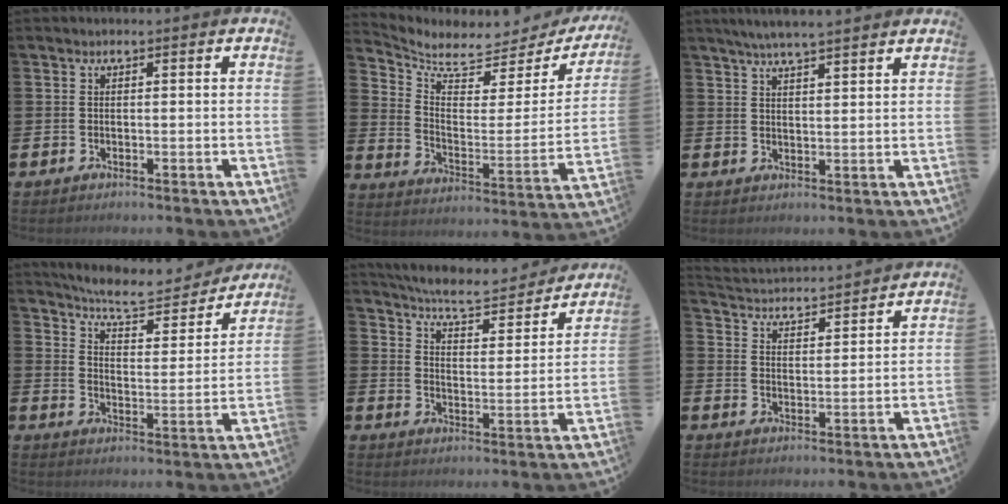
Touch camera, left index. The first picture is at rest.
{"total": 5.5, "force": [4.8, 2.1, 1.6], "torque": [-0.065, -0.044, 0.076]}
{"total": 4.7, "force": [4.5, -0.2, 1.5], "torque": [-0.036, -0.014, 0.079]}
{"total": 7.7, "force": [7.2, 1.2, 2.4], "torque": [-0.066, -0.051, 0.122]}
{"total": 6.6, "force": [6.3, 0.6, 2.0], "torque": [-0.061, -0.046, 0.105]}
{"total": 3.7, "force": [3.7, 0.2, -0.3], "torque": [-0.015, -0.036, 0.061]}